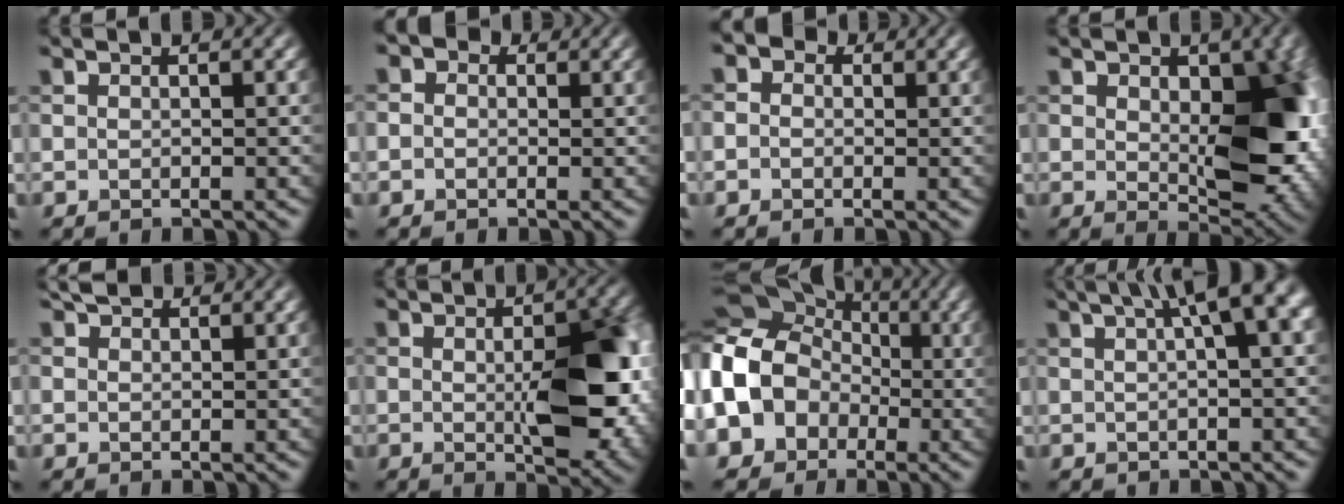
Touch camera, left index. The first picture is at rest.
{"total": 2.9, "force": [0.8, 2.4, 1.4], "torque": [-0.015, 0.010, -0.023]}
{"total": 3.5, "force": [1.0, 2.8, 1.7], "torque": [-0.016, 0.014, -0.027]}
{"total": 10.9, "force": [0.5, 6.3, 9.0], "torque": [-0.123, -0.021, 0.018]}
{"total": 2.1, "force": [1.6, 1.1, 0.7], "torque": [-0.013, 0.004, 0.027]}
{"total": 10.1, "force": [-0.5, 4.5, 9.0], "torque": [-0.131, -0.014, 0.006]}
{"total": 12.7, "force": [-2.0, 11.0, 6.0], "torque": [-0.149, 0.002, -0.074]}
{"total": 8.4, "force": [3.7, 2.7, 7.1], "torque": [-0.072, 0.033, 0.042]}